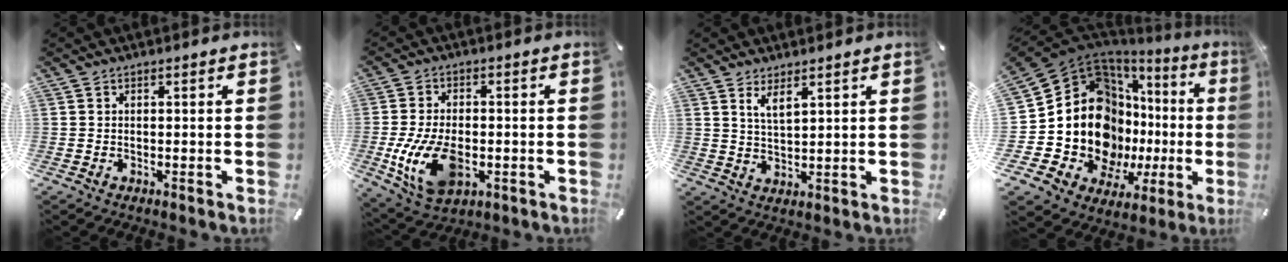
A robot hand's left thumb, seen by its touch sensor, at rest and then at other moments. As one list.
[{"total": 13.5, "force": [-2.9, 8.4, 10.1], "torque": [-0.215, -0.005, -0.049]}, {"total": 4.1, "force": [3.0, 1.1, 2.5], "torque": [-0.055, -0.010, 0.054]}, {"total": 19.6, "force": [-1.1, 14.1, 13.6], "torque": [-0.232, -0.058, -0.002]}]